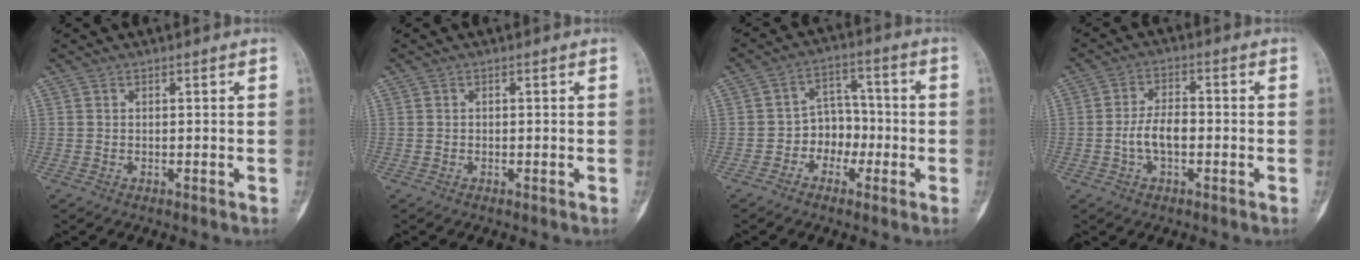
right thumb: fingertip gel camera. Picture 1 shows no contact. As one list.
[{"total": 0.0}, {"total": 6.9, "force": [-2.3, 5.6, 3.3], "torque": [-0.005, 0.036, -0.050]}, {"total": 5.9, "force": [-1.3, 3.2, 4.8], "torque": [-0.089, 0.022, -0.028]}]